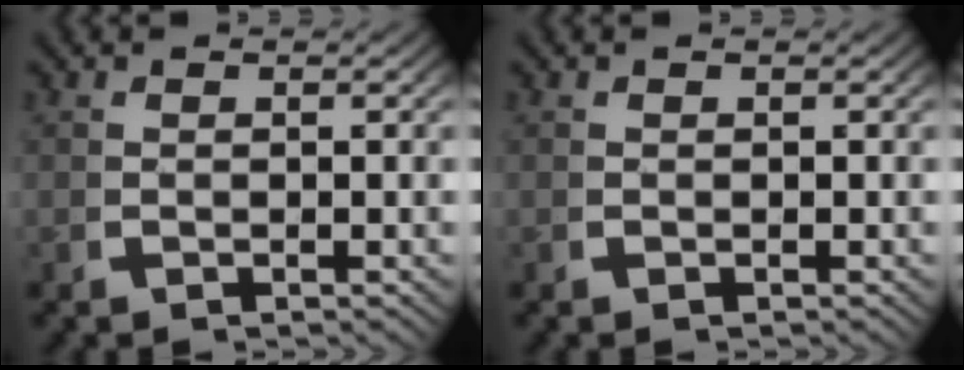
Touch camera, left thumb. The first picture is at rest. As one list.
[{"total": 0.0}]